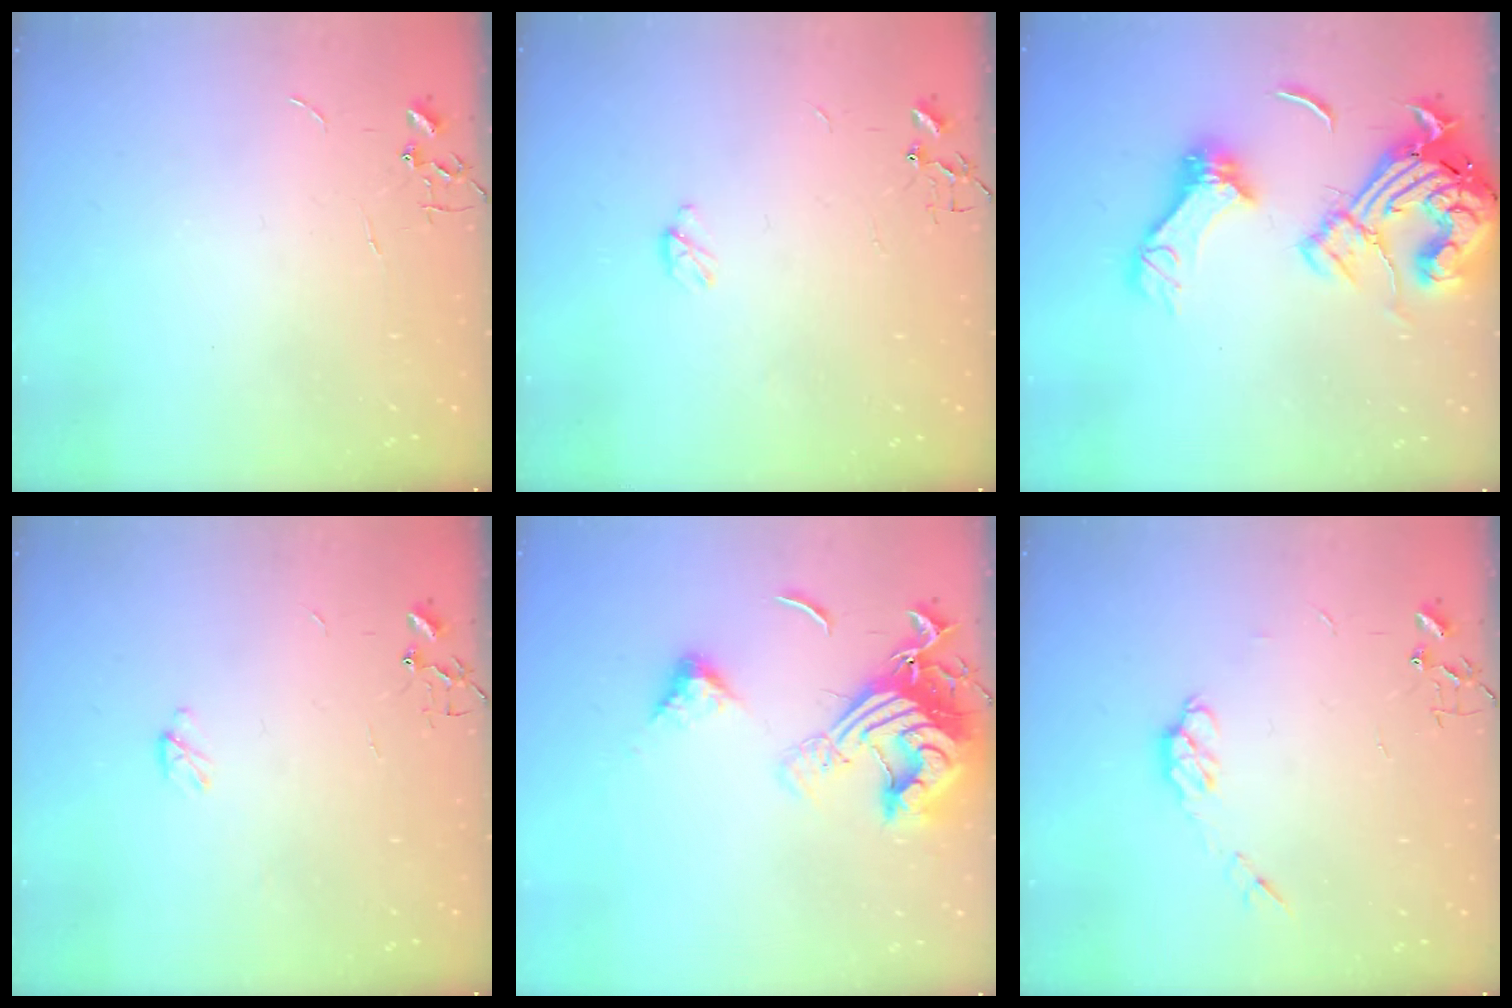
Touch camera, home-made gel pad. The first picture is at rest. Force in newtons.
{"total": 3.2, "press": 3.2, "slide": 0.4}
{"total": 22.0, "press": 21.8, "slide": 2.6}
{"total": 2.9, "press": 2.9, "slide": 0.4}
{"total": 18.0, "press": 17.9, "slide": 2.1}
{"total": 6.3, "press": 6.3, "slide": 0.2}